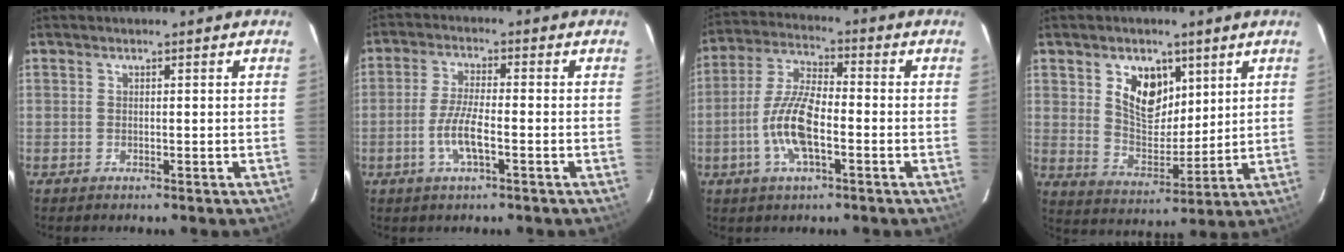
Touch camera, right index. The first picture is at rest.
{"total": 6.2, "force": [-2.3, 1.2, 5.6], "torque": [-0.116, -0.004, -0.046]}
{"total": 10.9, "force": [-3.4, 3.7, 9.7], "torque": [-0.204, 0.003, -0.068]}
{"total": 10.3, "force": [4.6, 6.6, 6.3], "torque": [-0.106, 0.000, 0.091]}